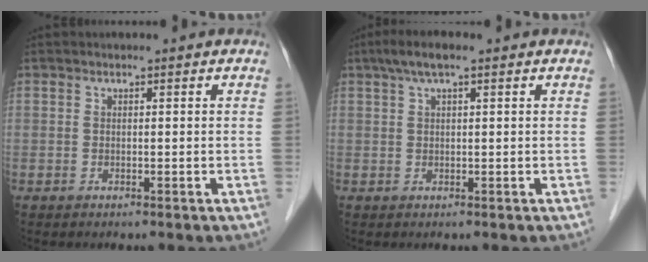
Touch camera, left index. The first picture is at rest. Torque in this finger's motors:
{"motor_torque": [0.35, -0.35, 0.06, 0.02]}